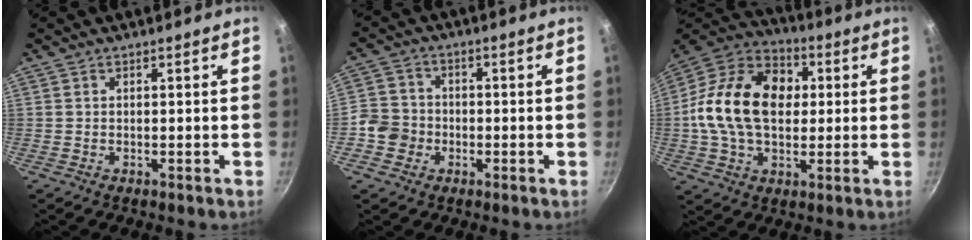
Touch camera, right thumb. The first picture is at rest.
{"total": 6.2, "force": [-1.9, 5.6, 1.7], "torque": [-0.005, 0.018, -0.049]}
{"total": 20.6, "force": [1.6, 14.3, 14.8], "torque": [-0.235, 0.028, 0.012]}